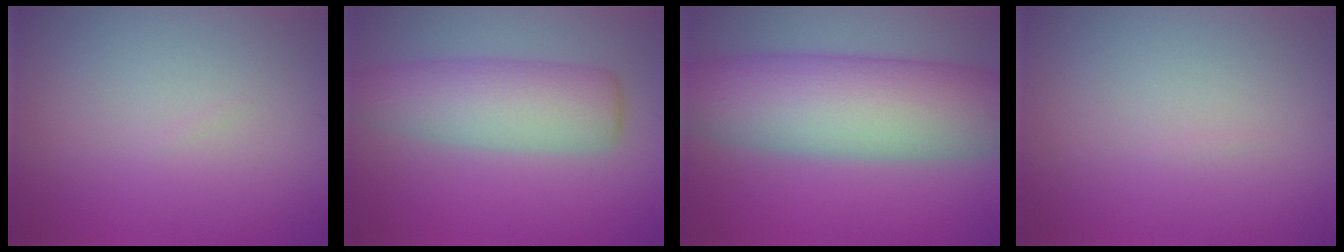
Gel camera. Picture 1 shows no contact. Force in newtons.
{"total": 5.9, "press": 5.9, "slide": 0.1}
{"total": 10.8, "press": 10.8, "slide": 0.7}
{"total": 0.0}